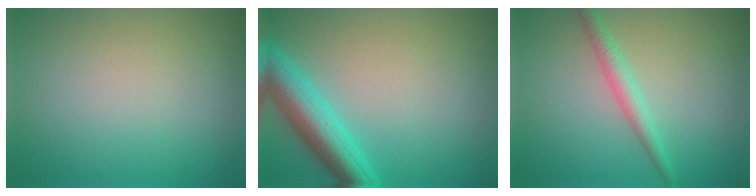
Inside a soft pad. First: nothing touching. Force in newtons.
{"total": 5.7, "press": 5.7, "slide": 0.2}
{"total": 2.0, "press": 2.0, "slide": 0.0}